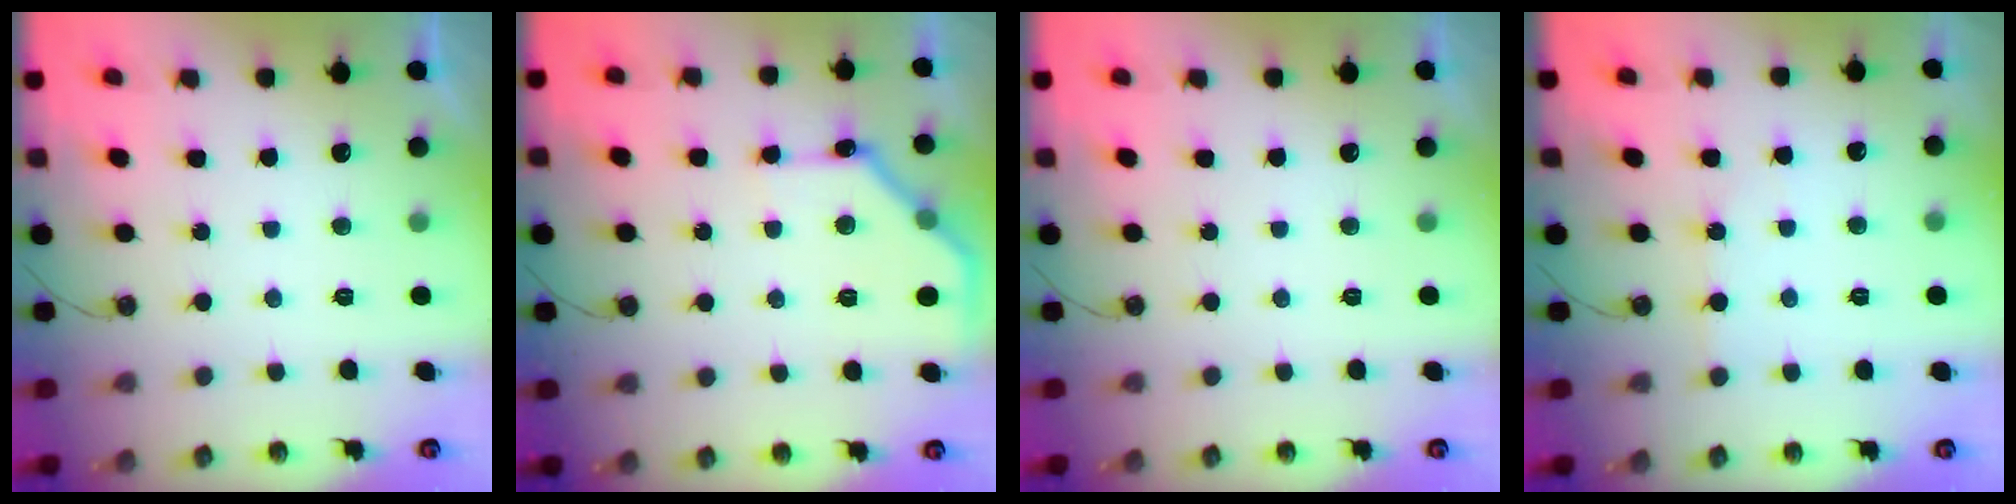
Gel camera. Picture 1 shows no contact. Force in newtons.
{"total": 12.8, "press": 12.8, "slide": 0.2}
{"total": 0.0}
{"total": 2.9, "press": 2.9, "slide": 0.3}